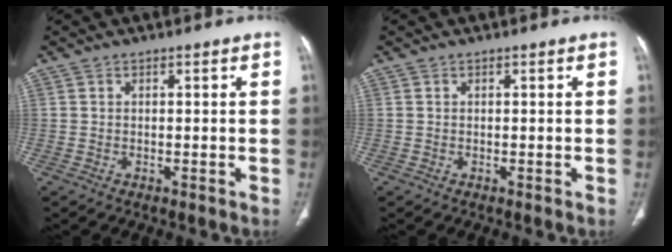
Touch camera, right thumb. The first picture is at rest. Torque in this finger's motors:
{"motor_torque": [-0.02, -0.17, 0.26, 0.13, -0.02]}